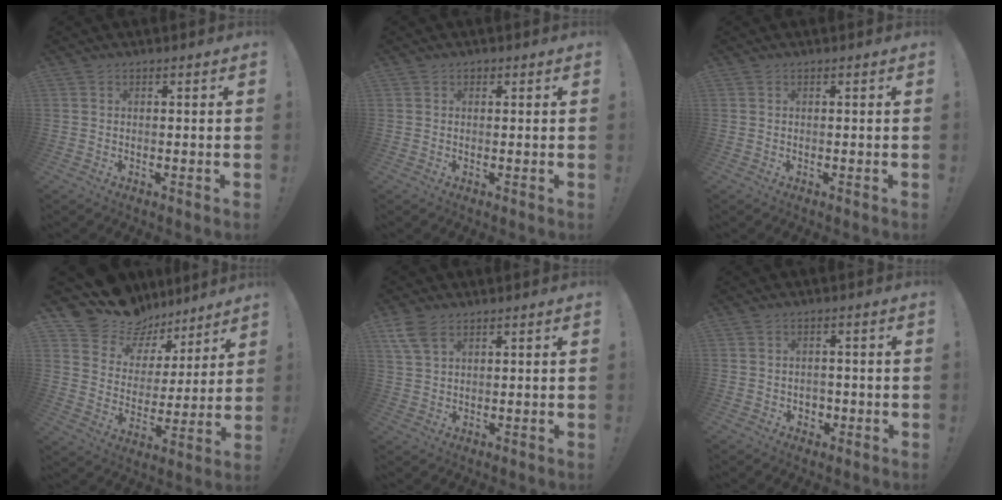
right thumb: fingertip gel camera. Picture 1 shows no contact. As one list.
[{"total": 0.7, "force": [0.3, 0.6, 0.1], "torque": [0.003, 0.000, 0.004]}, {"total": 0.0}, {"total": 12.8, "force": [10.7, 6.8, 2.1], "torque": [-0.051, -0.085, 0.193]}, {"total": 6.4, "force": [3.8, 3.3, 3.9], "torque": [-0.072, -0.008, 0.076]}, {"total": 2.9, "force": [0.0, 2.8, 0.8], "torque": [-0.006, -0.006, -0.002]}]